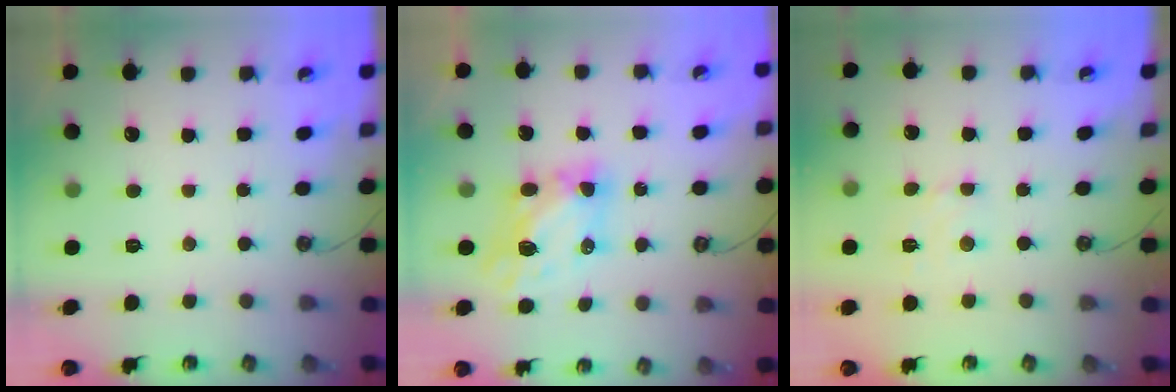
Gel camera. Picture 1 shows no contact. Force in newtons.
{"total": 5.8, "press": 5.8, "slide": 0.4}
{"total": 2.9, "press": 2.9, "slide": 0.7}